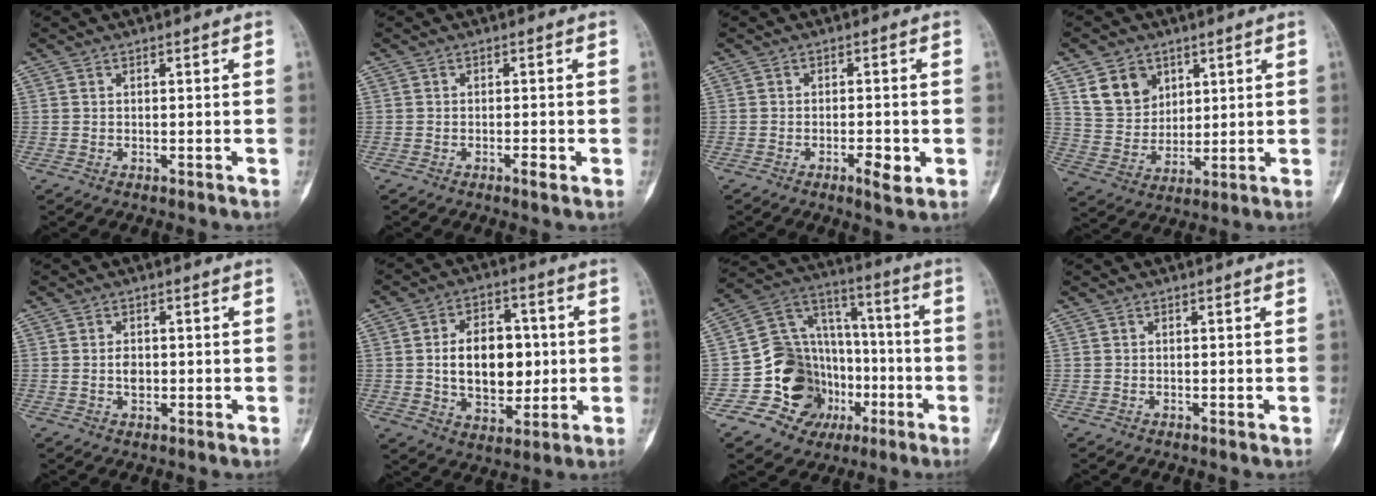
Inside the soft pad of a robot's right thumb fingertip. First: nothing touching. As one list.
[{"total": 1.7, "force": [-0.8, 0.4, 1.5], "torque": [-0.026, -0.001, -0.014]}, {"total": 4.0, "force": [-1.4, 1.2, 3.6], "torque": [-0.054, -0.001, -0.020]}, {"total": 9.8, "force": [4.9, 7.6, 3.8], "torque": [-0.044, -0.026, 0.102]}, {"total": 2.2, "force": [-0.1, 1.6, 1.5], "torque": [-0.016, 0.003, -0.002]}, {"total": 14.6, "force": [0.4, 9.6, 11.0], "torque": [-0.130, 0.011, 0.015]}, {"total": 19.5, "force": [-6.0, 16.7, 8.0], "torque": [-0.080, 0.106, -0.090]}, {"total": 0.0}]